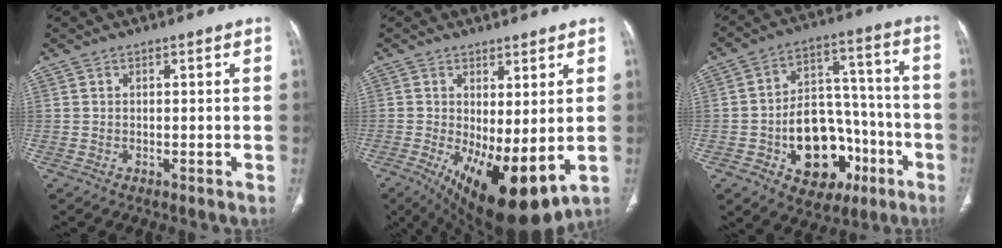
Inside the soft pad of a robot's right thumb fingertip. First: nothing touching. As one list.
[{"total": 14.4, "force": [-2.4, 5.7, 13.0], "torque": [-0.213, -0.027, -0.015]}, {"total": 19.1, "force": [-6.8, 12.9, 12.3], "torque": [-0.132, 0.055, -0.089]}]